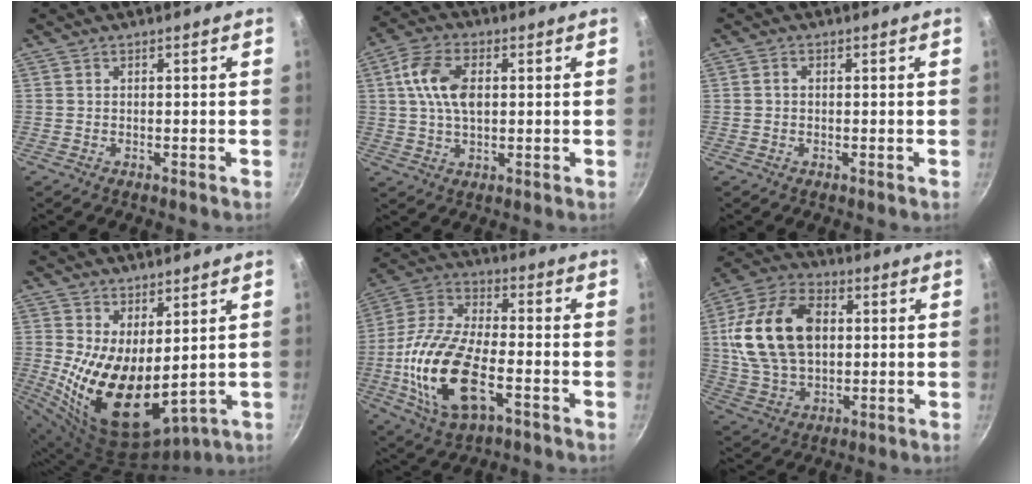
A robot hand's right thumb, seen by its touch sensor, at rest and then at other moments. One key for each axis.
{"total": 9.6, "fx": 1.7, "fy": 5.6, "fz": 7.6, "tx": -0.137, "ty": 0.011, "tz": 0.025}
{"total": 1.1, "fx": 0.0, "fy": 0.9, "fz": 0.6, "tx": -0.011, "ty": 0.007, "tz": -0.001}
{"total": 15.2, "fx": 1.8, "fy": 7.9, "fz": 12.9, "tx": -0.210, "ty": -0.045, "tz": 0.054}
{"total": 19.8, "fx": -5.3, "fy": 9.5, "fz": 16.5, "tx": -0.328, "ty": 0.018, "tz": -0.108}
{"total": 20.3, "fx": 2.9, "fy": 13.6, "fz": 14.8, "tx": -0.261, "ty": 0.009, "tz": 0.048}